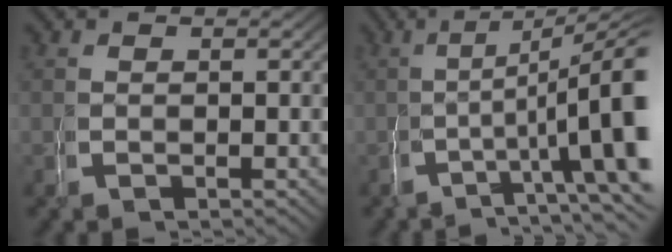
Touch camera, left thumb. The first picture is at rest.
{"total": 10.9, "force": [0.7, 5.5, 9.3], "torque": [-0.129, -0.011, 0.011]}